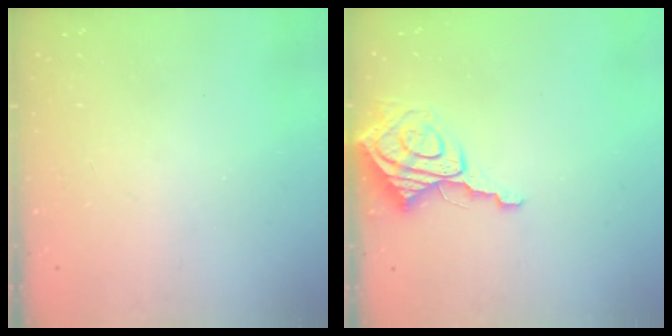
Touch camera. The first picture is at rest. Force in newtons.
{"total": 8.5, "press": 8.4, "slide": 0.8}